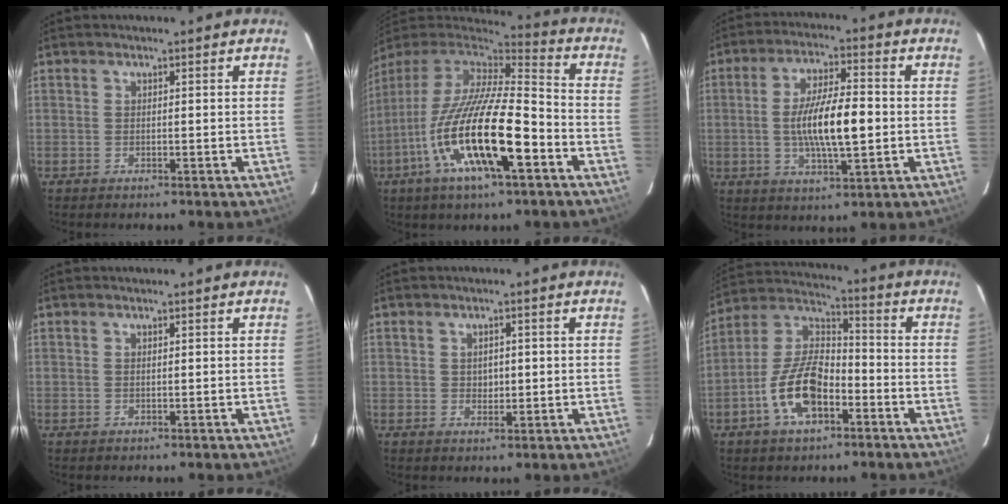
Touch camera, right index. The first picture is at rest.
{"total": 22.4, "force": [-8.8, 5.8, 19.8], "torque": [-0.362, -0.040, -0.167]}
{"total": 11.7, "force": [-1.0, 3.0, 11.3], "torque": [-0.208, -0.001, -0.014]}
{"total": 0.0}
{"total": 2.4, "force": [0.2, 1.9, 1.5], "torque": [-0.023, 0.005, 0.007]}
{"total": 13.4, "force": [-5.8, 6.7, 10.1], "torque": [-0.203, 0.018, -0.105]}